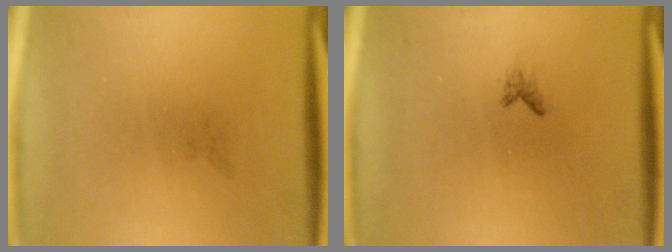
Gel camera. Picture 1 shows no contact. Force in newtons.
{"total": 0.6}